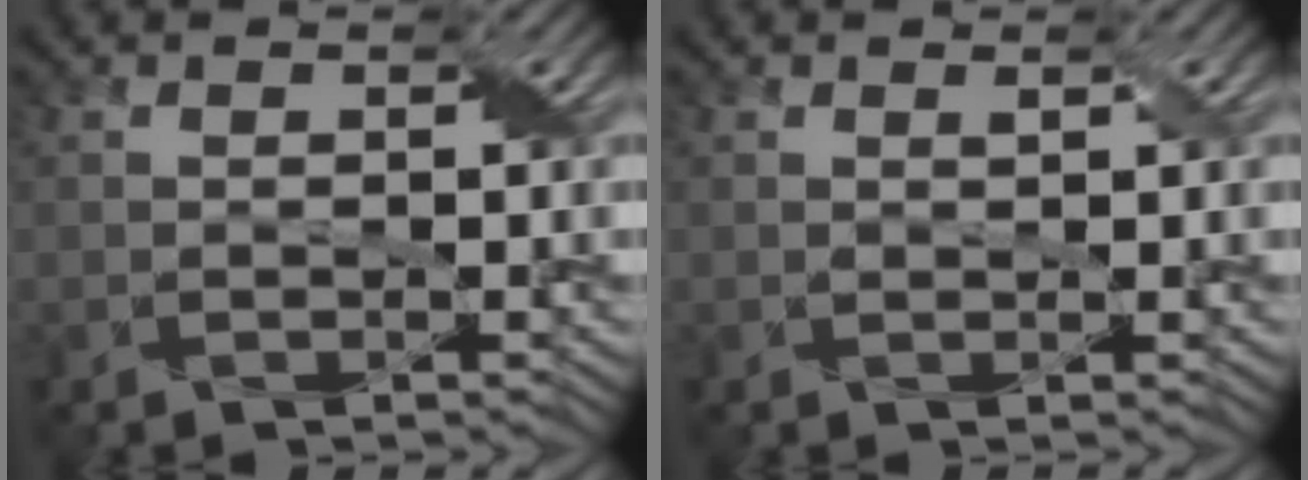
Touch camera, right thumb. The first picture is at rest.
{"total": 0.6, "force": [0.4, 0.2, 0.4], "torque": [-0.012, -0.001, 0.007]}